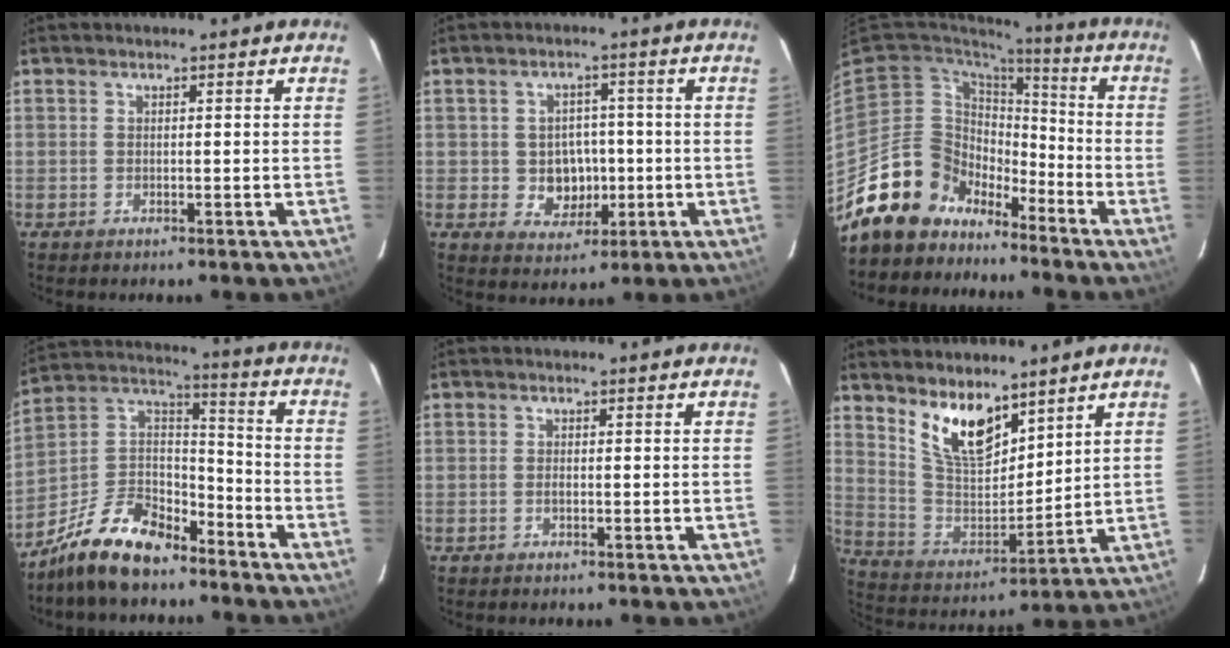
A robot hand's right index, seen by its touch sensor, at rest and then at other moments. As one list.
[{"total": 6.5, "force": [-0.9, 5.9, 2.7], "torque": [-0.058, 0.013, 0.003]}, {"total": 13.6, "force": [-10.4, 8.7, 1.2], "torque": [-0.043, 0.037, -0.181]}, {"total": 15.7, "force": [-11.4, 7.6, 7.7], "torque": [-0.177, 0.037, -0.201]}, {"total": 0.6, "force": [-0.2, 0.2, 0.5], "torque": [-0.011, 0.000, -0.005]}, {"total": 12.2, "force": [8.3, 5.1, 7.3], "torque": [-0.138, -0.005, 0.170]}]